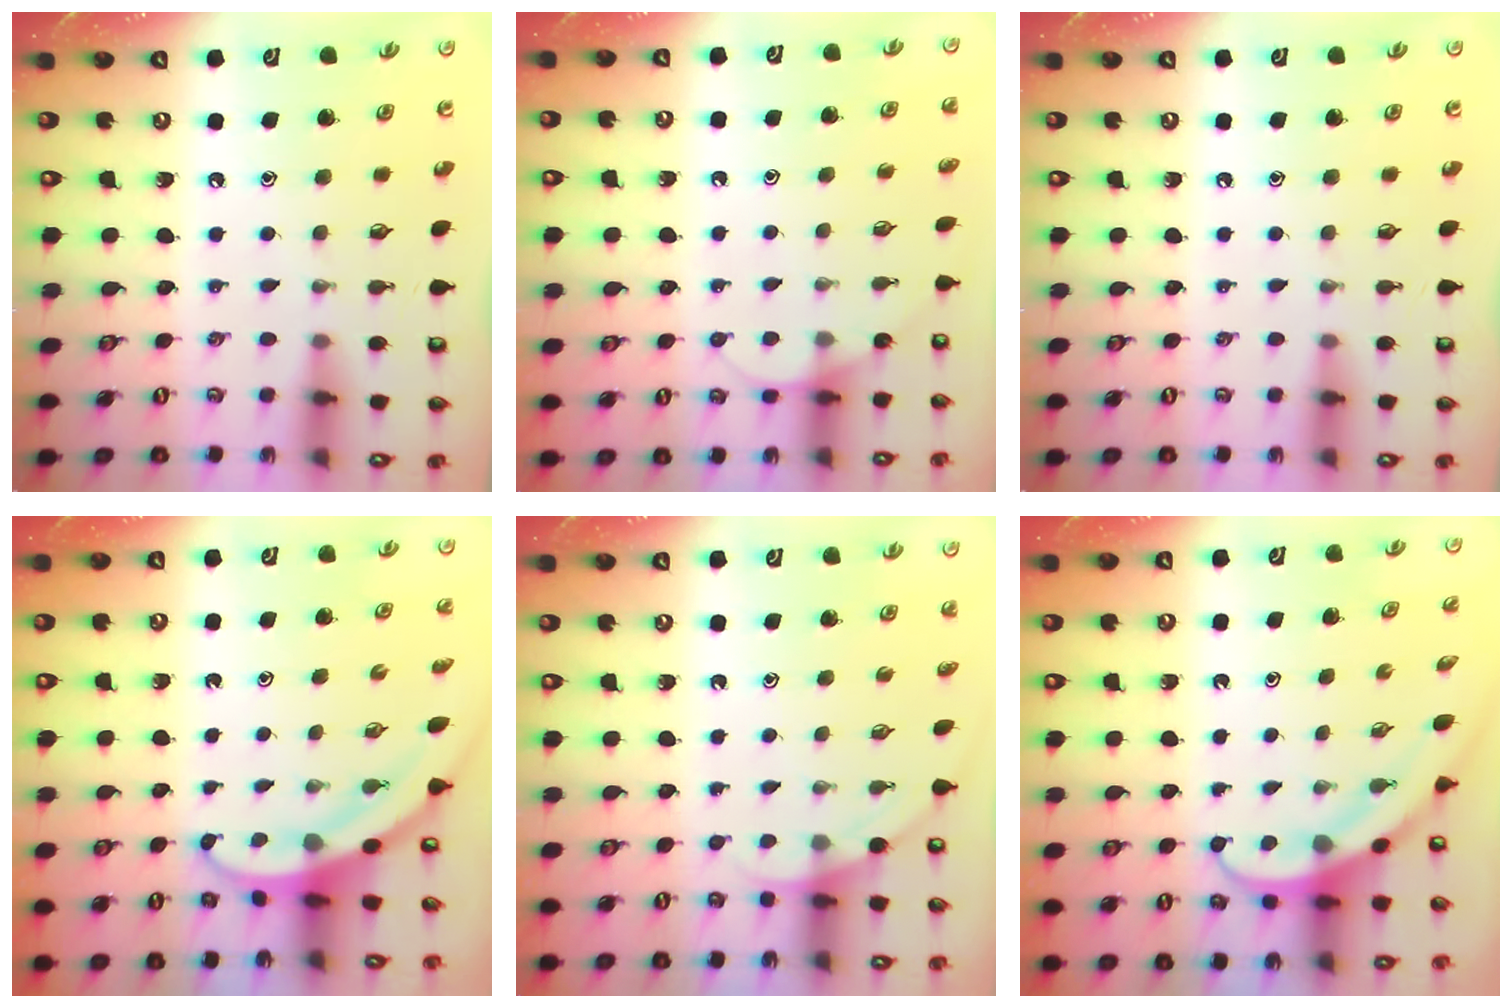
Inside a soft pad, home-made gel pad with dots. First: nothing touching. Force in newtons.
{"total": 3.5, "press": 3.5, "slide": 0.3}
{"total": 0.0}
{"total": 3.2, "press": 3.2, "slide": 0.1}
{"total": 2.5, "press": 2.5, "slide": 0.2}
{"total": 3.8, "press": 3.8, "slide": 0.3}